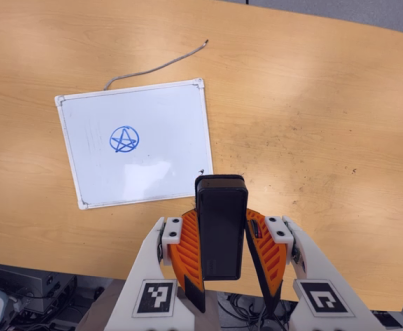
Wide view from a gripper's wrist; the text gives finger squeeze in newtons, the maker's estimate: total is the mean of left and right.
{"total": 6.1, "left": 5.1, "right": 7.1}